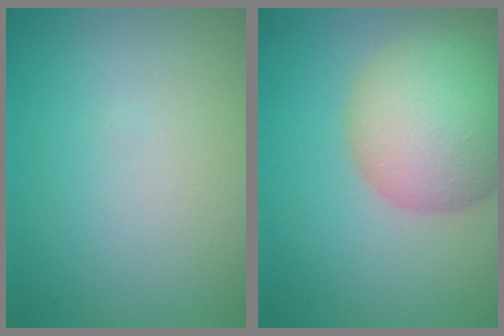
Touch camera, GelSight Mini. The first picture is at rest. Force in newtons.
{"total": 9.4, "press": 9.4, "slide": 0.6}